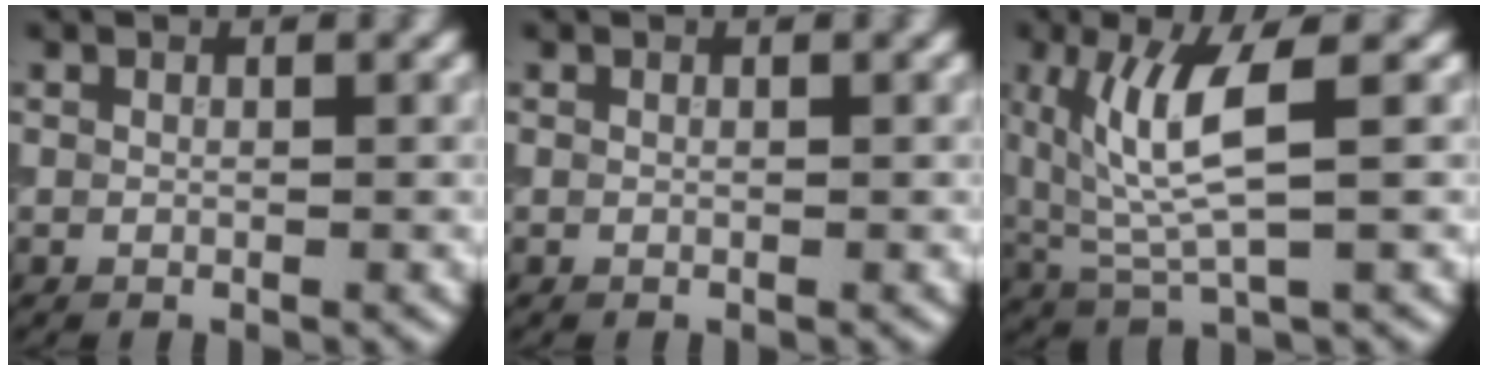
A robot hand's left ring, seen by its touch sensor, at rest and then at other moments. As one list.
[{"total": 0.0}, {"total": 6.3, "force": [1.6, 1.6, 5.9], "torque": [-0.127, -0.007, 0.035]}]